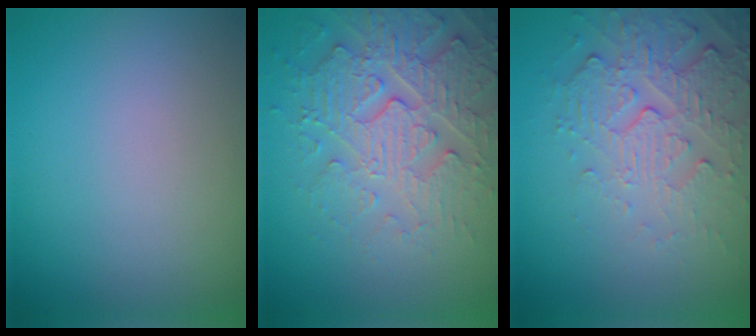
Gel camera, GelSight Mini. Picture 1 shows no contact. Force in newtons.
{"total": 4.8, "press": 4.7, "slide": 1.2}
{"total": 5.5, "press": 3.7, "slide": 4.1}